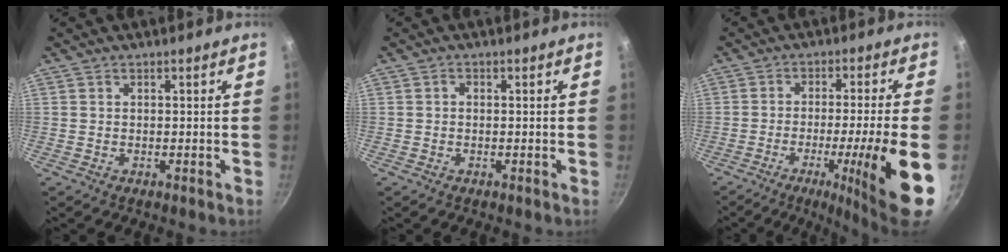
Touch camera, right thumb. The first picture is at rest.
{"total": 0.7, "force": [-0.1, 0.5, 0.5], "torque": [-0.009, 0.003, -0.003]}
{"total": 14.7, "force": [-5.1, 0.2, 13.8], "torque": [-0.211, 0.011, -0.074]}